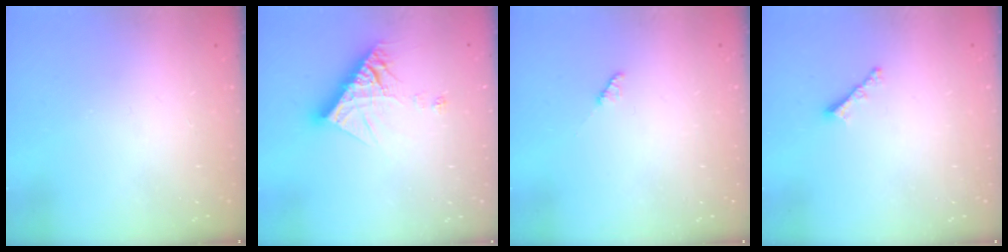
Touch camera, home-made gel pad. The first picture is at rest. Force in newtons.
{"total": 12.4, "press": 12.3, "slide": 1.0}
{"total": 2.2, "press": 2.2, "slide": 0.3}
{"total": 2.2, "press": 2.2, "slide": 0.5}